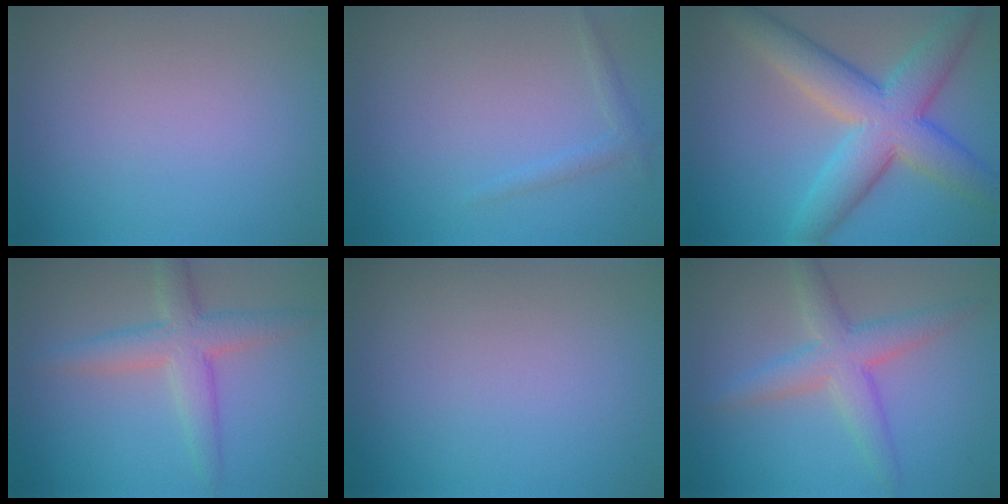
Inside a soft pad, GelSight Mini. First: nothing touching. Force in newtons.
{"total": 1.2, "press": 1.2, "slide": 0.1}
{"total": 8.7, "press": 8.7, "slide": 0.4}
{"total": 4.3, "press": 4.3, "slide": 0.1}
{"total": 0.0}
{"total": 4.4, "press": 4.4, "slide": 0.2}